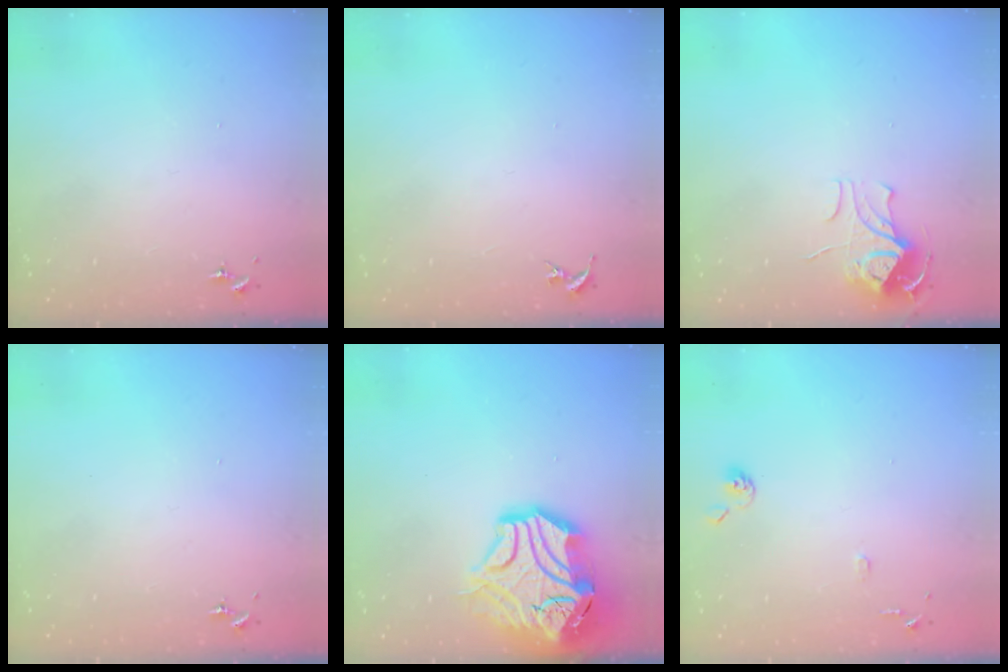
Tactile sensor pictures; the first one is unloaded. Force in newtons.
{"total": 0.0}
{"total": 8.8, "press": 8.8, "slide": 0.7}
{"total": 0.0}
{"total": 19.5, "press": 19.3, "slide": 2.9}
{"total": 7.0, "press": 7.0, "slide": 0.7}